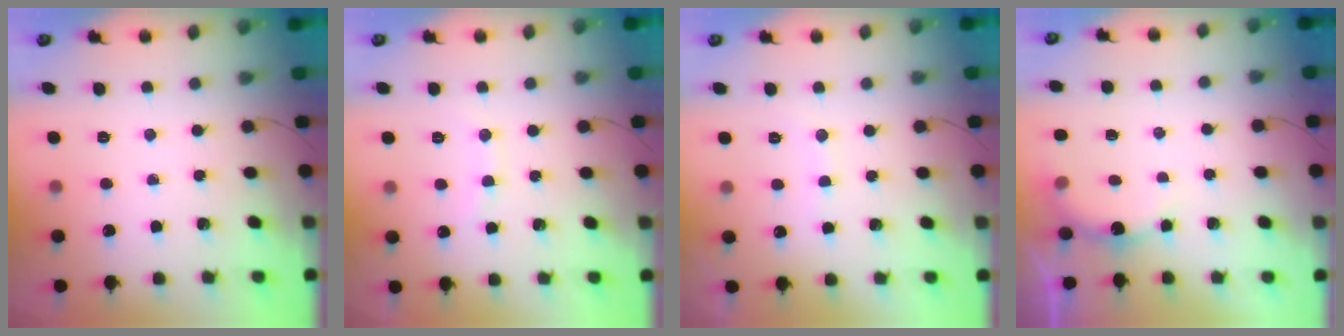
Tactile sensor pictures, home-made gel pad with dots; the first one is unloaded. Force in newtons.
{"total": 4.2, "press": 4.1, "slide": 1.0}
{"total": 6.0, "press": 5.9, "slide": 0.9}
{"total": 3.8, "press": 3.8, "slide": 0.4}